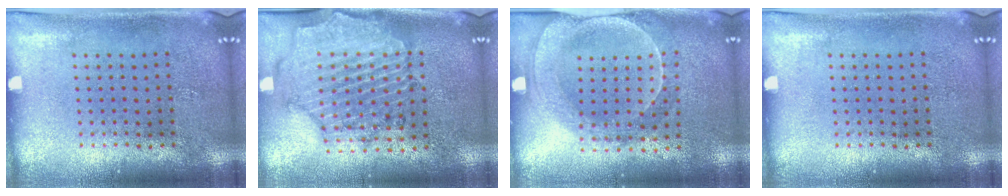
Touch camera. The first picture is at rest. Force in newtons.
{"total": 1.4, "press": 1.4, "slide": 0.2}
{"total": 1.9, "press": 1.8, "slide": 0.6}
{"total": 0.0}